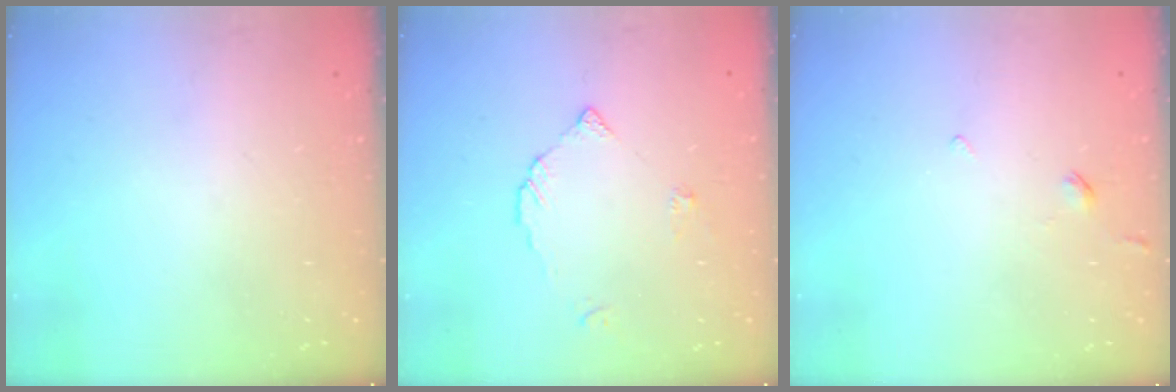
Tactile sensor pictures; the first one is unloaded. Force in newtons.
{"total": 3.0, "press": 3.0, "slide": 0.3}
{"total": 1.8, "press": 1.7, "slide": 0.5}